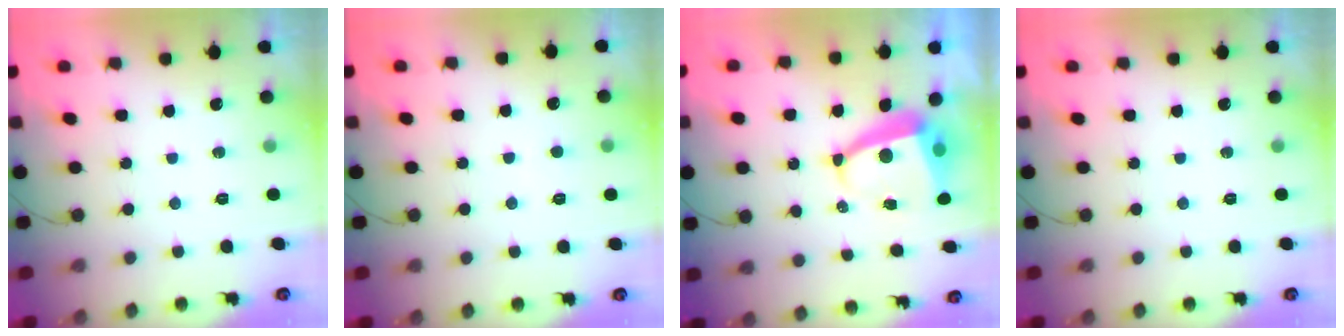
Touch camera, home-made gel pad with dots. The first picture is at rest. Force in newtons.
{"total": 2.5, "press": 2.5, "slide": 0.2}
{"total": 7.0, "press": 7.0, "slide": 0.5}
{"total": 0.0}